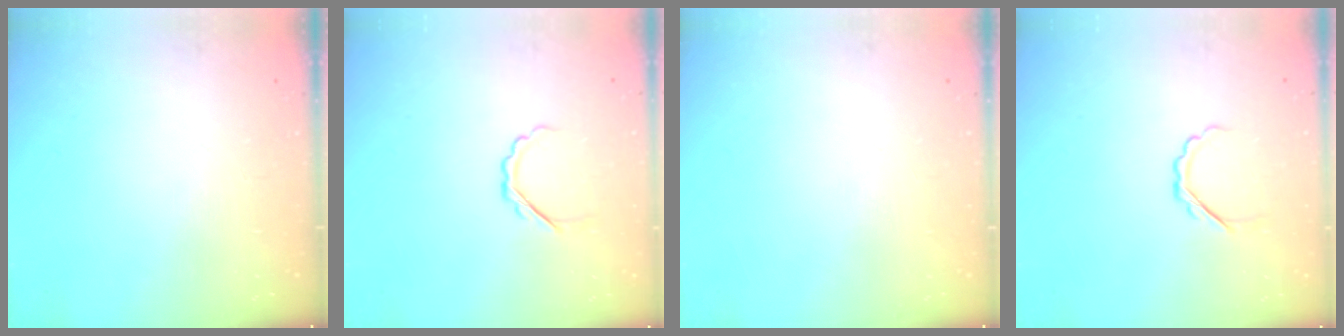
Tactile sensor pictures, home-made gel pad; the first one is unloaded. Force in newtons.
{"total": 3.5, "press": 3.4, "slide": 0.8}
{"total": 0.0}
{"total": 3.5, "press": 3.4, "slide": 0.8}